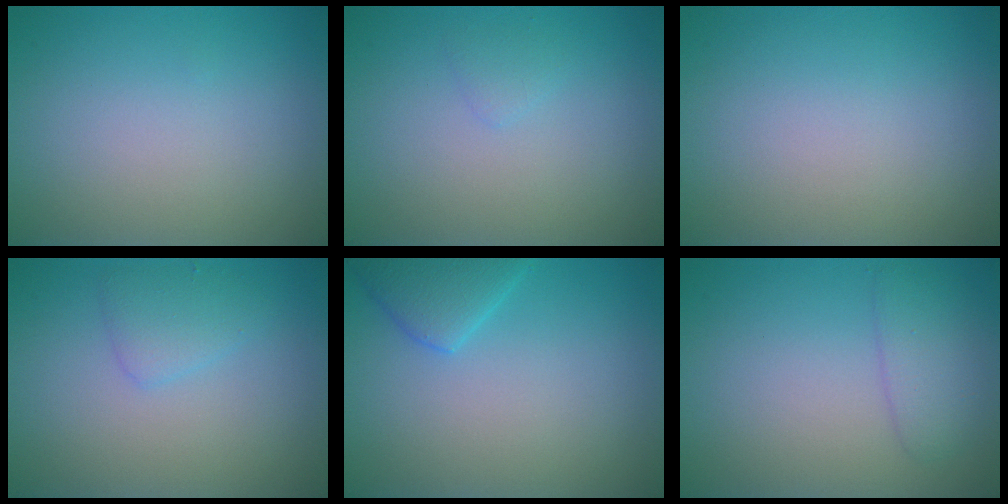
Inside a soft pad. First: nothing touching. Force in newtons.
{"total": 0.8, "press": 0.8, "slide": 0.0}
{"total": 0.0}
{"total": 1.8, "press": 1.8, "slide": 0.1}
{"total": 2.8, "press": 2.8, "slide": 0.3}
{"total": 2.3, "press": 2.3, "slide": 0.1}